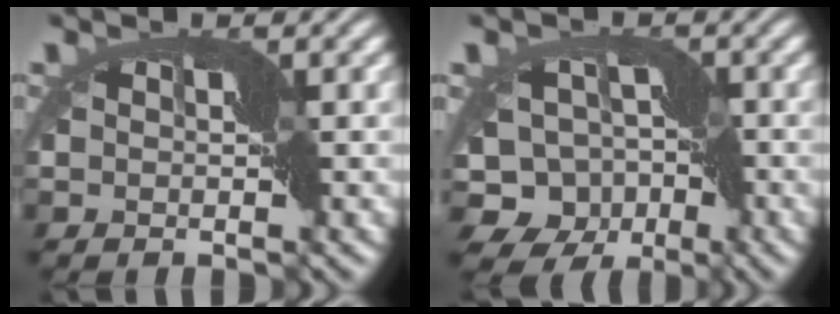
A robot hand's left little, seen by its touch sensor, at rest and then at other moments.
{"total": 9.9, "force": [-5.4, 7.1, 4.2], "torque": [-0.052, 0.003, -0.083]}